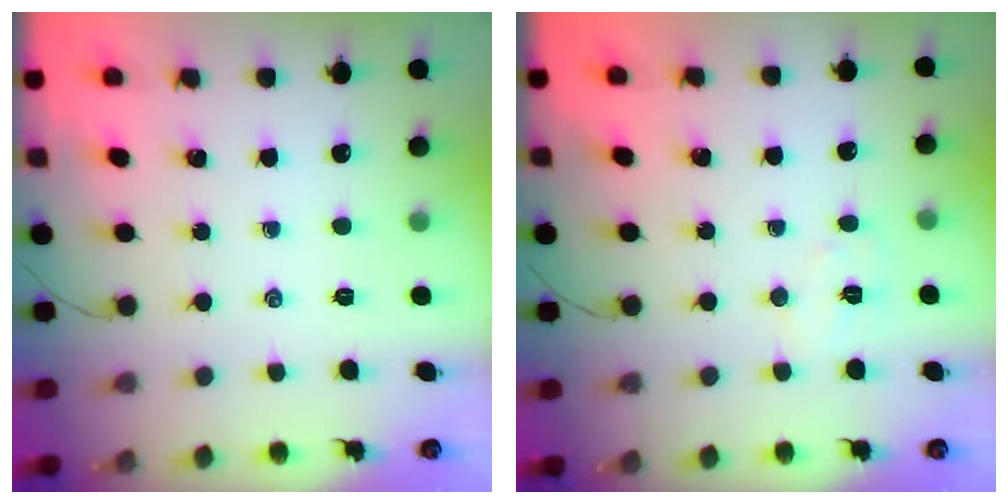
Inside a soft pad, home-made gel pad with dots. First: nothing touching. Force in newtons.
{"total": 3.9, "press": 3.9, "slide": 0.8}